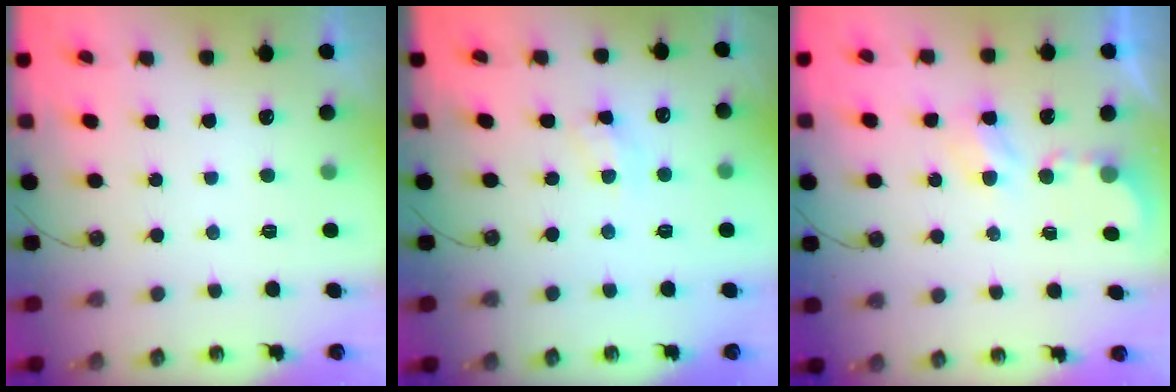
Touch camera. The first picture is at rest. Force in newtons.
{"total": 4.3, "press": 4.3, "slide": 0.6}
{"total": 3.9, "press": 3.8, "slide": 0.6}